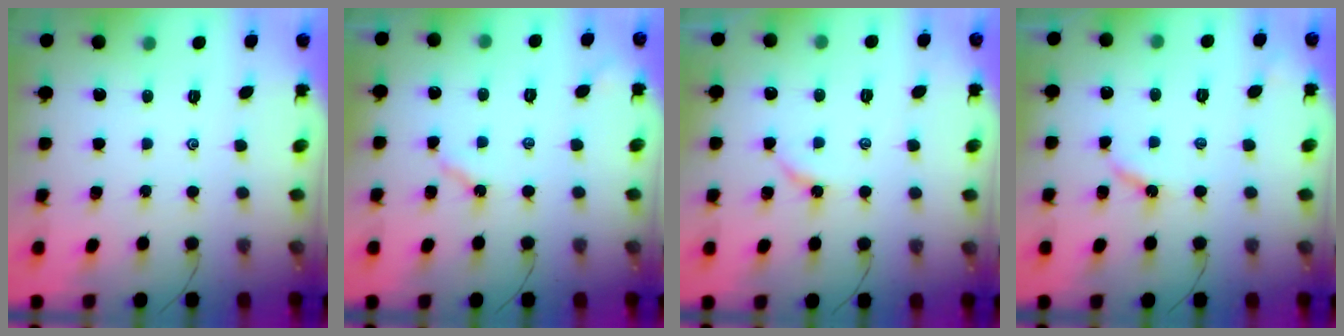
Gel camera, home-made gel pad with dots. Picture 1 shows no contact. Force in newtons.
{"total": 3.7, "press": 3.6, "slide": 0.6}
{"total": 2.5, "press": 2.4, "slide": 0.4}
{"total": 4.8, "press": 4.8, "slide": 0.4}